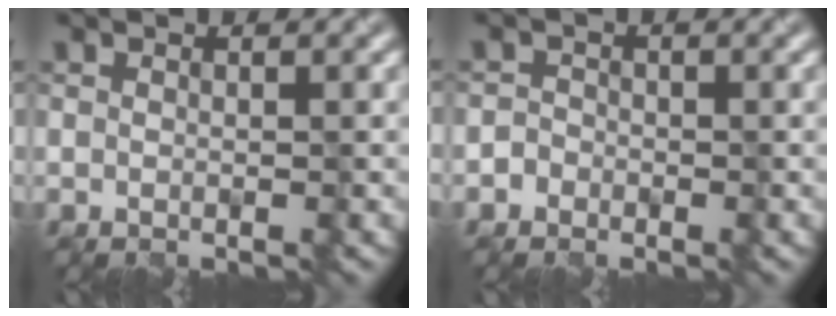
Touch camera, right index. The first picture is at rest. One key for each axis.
{"total": 1.3, "fx": -0.7, "fy": 1.1, "fz": 0.0, "tx": 0.013, "ty": -0.001, "tz": -0.012}